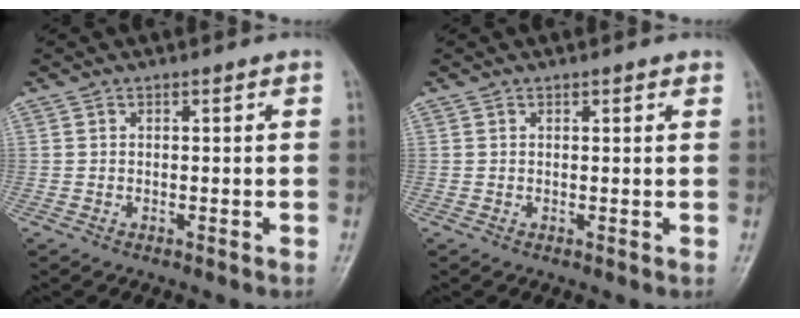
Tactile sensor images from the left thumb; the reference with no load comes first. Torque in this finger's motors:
{"motor_torque": [-0.02, -0.15, -0.06, -0.06, -0.01]}